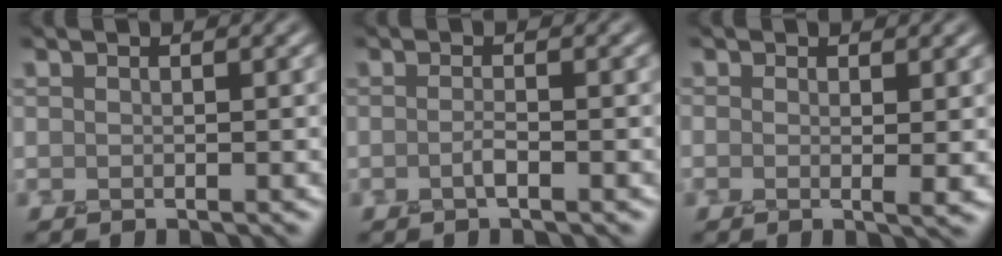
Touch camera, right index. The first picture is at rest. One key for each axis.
{"total": 1.0, "fx": -0.4, "fy": 0.2, "fz": 0.9, "tx": -0.016, "ty": 0.000, "tz": -0.009}
{"total": 1.4, "fx": 0.1, "fy": 0.2, "fz": 1.4, "tx": -0.019, "ty": -0.008, "tz": 0.001}